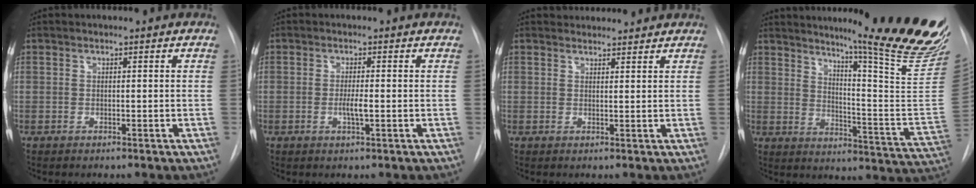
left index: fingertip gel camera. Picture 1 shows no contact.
{"total": 2.1, "force": [-0.3, 0.0, 2.1], "torque": [-0.039, -0.002, -0.006]}
{"total": 4.9, "force": [4.8, 1.0, 0.4], "torque": [-0.005, 0.022, 0.060]}
{"total": 23.6, "force": [19.6, -0.7, 13.1], "torque": [-0.180, -0.123, 0.245]}